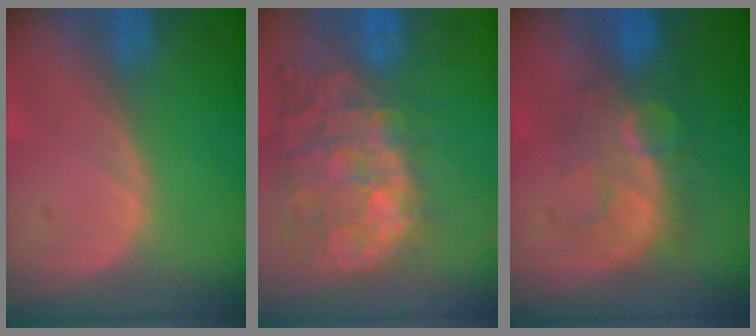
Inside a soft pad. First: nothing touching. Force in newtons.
{"total": 13.8, "press": 11.5, "slide": 7.6}
{"total": 7.9, "press": 7.5, "slide": 2.7}